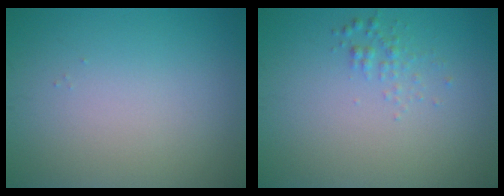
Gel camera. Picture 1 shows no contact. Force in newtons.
{"total": 1.1, "press": 1.1, "slide": 0.0}